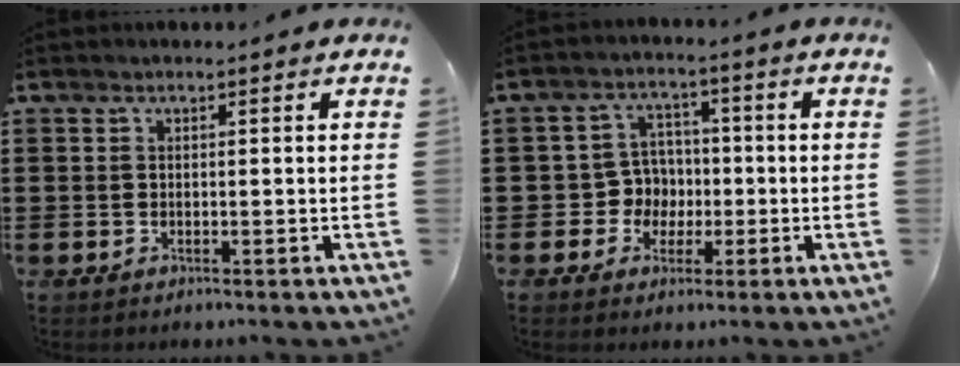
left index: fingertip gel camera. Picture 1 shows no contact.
{"total": 5.4, "force": [-0.6, 5.2, 1.4], "torque": [-0.045, 0.015, -0.012]}